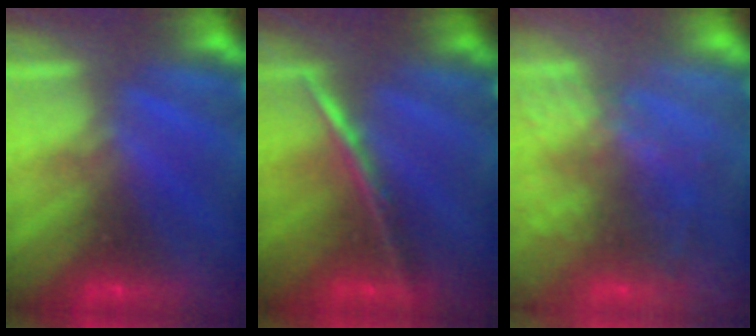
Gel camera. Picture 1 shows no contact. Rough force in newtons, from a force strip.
{"total": 1.9}
{"total": 8.8}